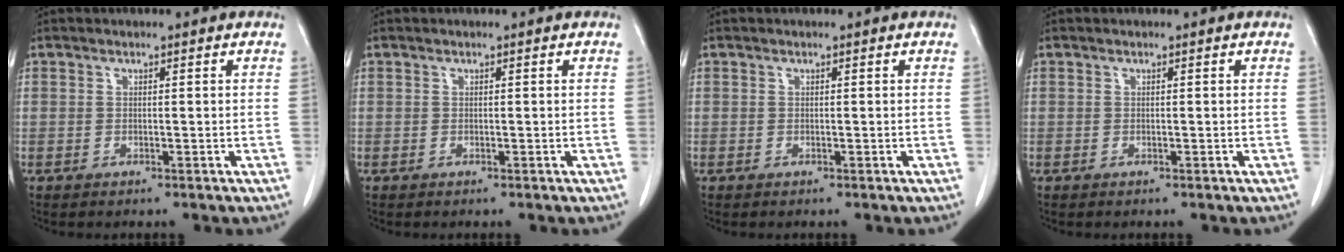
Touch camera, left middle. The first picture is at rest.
{"total": 0.0}
{"total": 0.0}
{"total": 0.0}